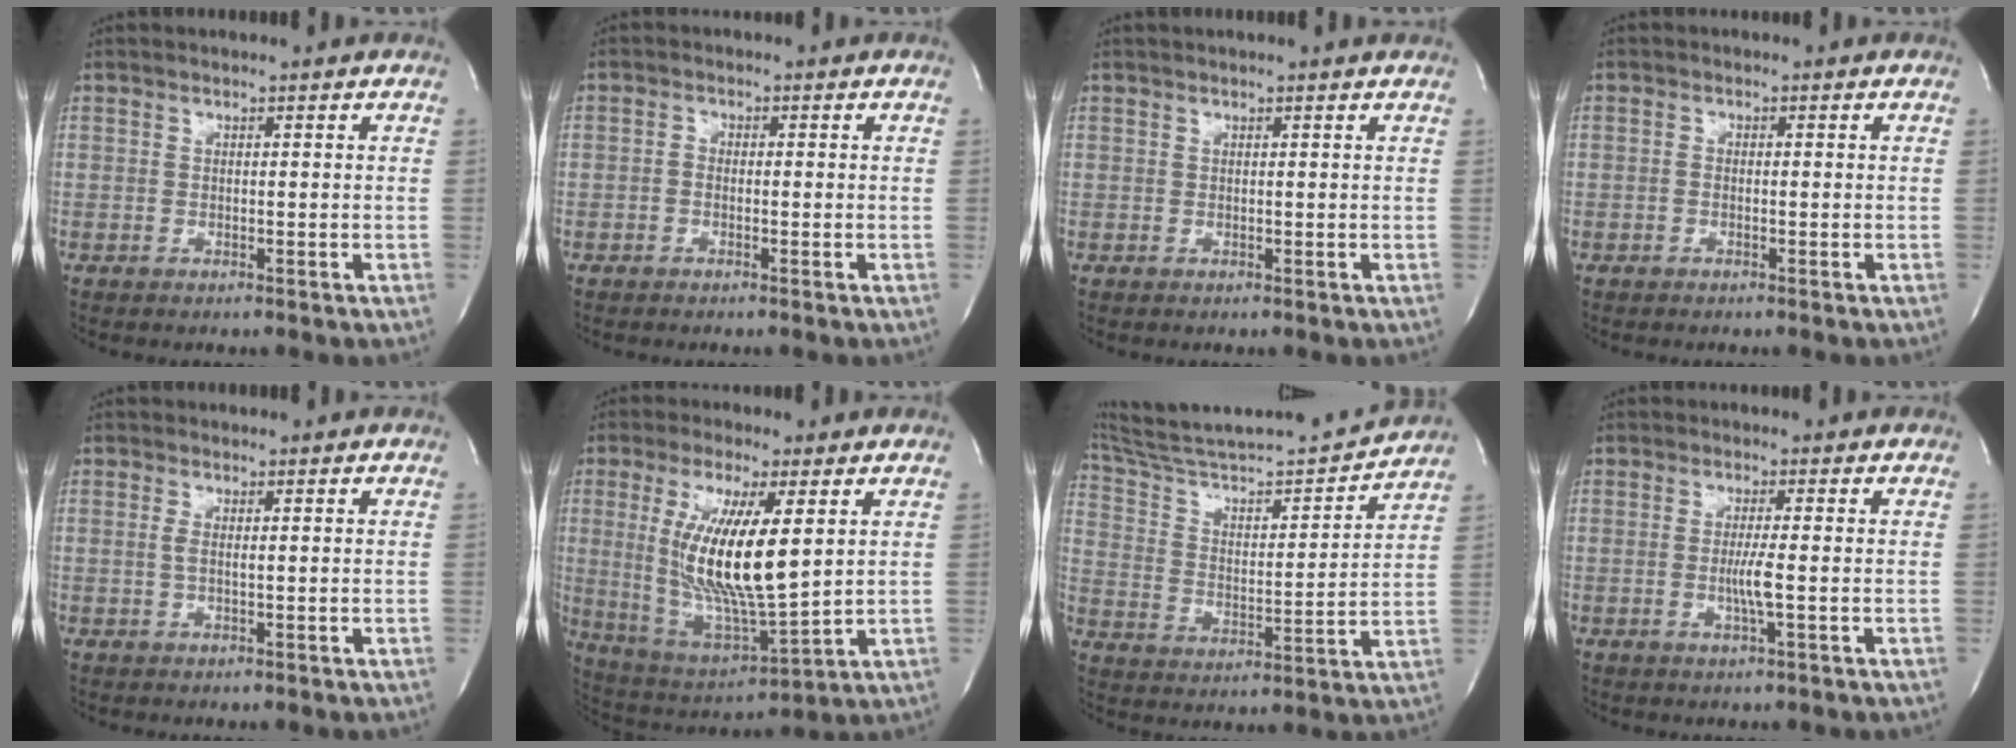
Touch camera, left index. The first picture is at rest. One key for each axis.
{"total": 1.0, "fx": -0.6, "fy": 0.6, "fz": 0.5, "tx": -0.012, "ty": -0.003, "tz": -0.011}
{"total": 3.0, "fx": 2.8, "fy": -0.2, "fz": 0.9, "tx": -0.013, "ty": 0.016, "tz": 0.030}
{"total": 0.6, "fx": -0.5, "fy": 0.3, "fz": 0.3, "tx": -0.008, "ty": -0.004, "tz": -0.010}
{"total": 1.1, "fx": 0.0, "fy": 0.2, "fz": 1.1, "tx": -0.031, "ty": -0.003, "tz": 0.003}
{"total": 15.2, "fx": 2.7, "fy": 2.7, "fz": 14.7, "tx": -0.302, "ty": -0.025, "tz": 0.055}
{"total": 21.3, "fx": 19.9, "fy": 0.5, "fz": 7.7, "tx": -0.140, "ty": -0.028, "tz": 0.310}
{"total": 2.8, "fx": -0.7, "fy": -0.6, "fz": 2.6, "tx": -0.059, "ty": -0.012, "tz": -0.011}